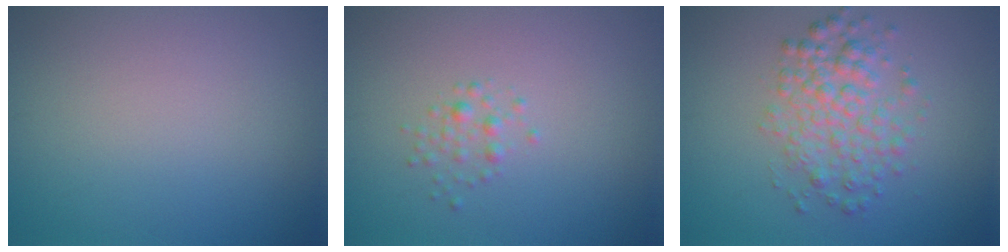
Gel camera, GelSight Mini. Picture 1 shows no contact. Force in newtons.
{"total": 1.2, "press": 1.2, "slide": 0.0}
{"total": 3.9, "press": 3.9, "slide": 0.1}